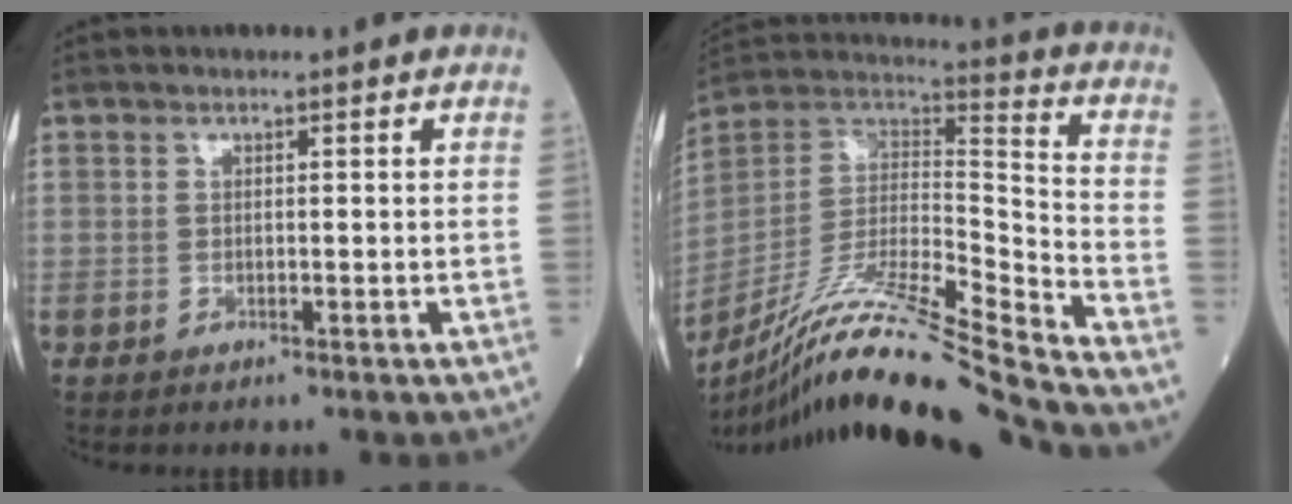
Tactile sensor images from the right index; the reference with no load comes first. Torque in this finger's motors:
{"motor_torque": [-0.34, -0.55, 0.36, 0.09]}